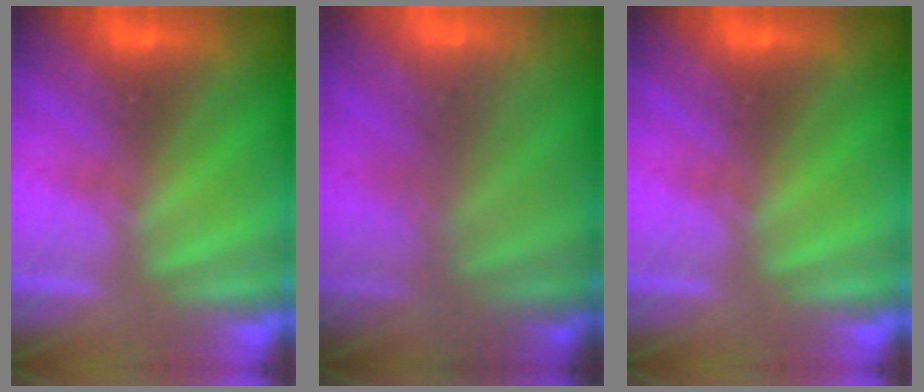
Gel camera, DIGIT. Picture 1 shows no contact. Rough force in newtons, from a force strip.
{"total": 7.9}
{"total": 0.0}